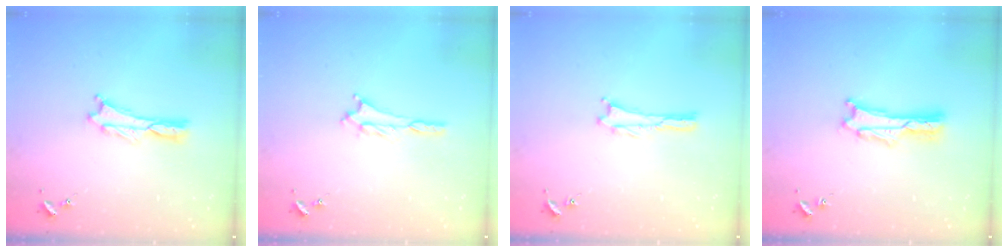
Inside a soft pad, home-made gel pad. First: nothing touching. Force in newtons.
{"total": 1.3, "press": 1.3, "slide": 0.2}
{"total": 0.0}
{"total": 1.4, "press": 1.3, "slide": 0.2}